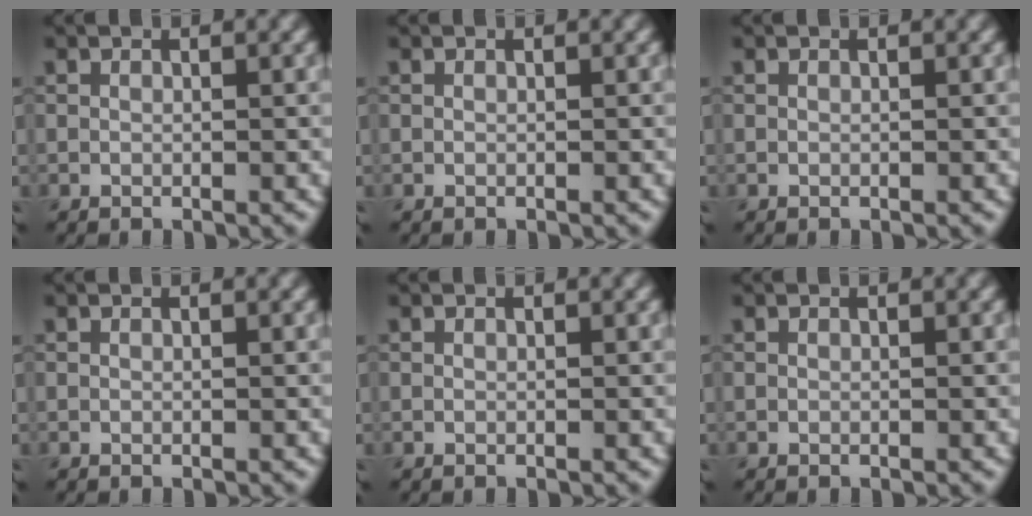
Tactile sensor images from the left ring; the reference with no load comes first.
{"total": 0.0}
{"total": 0.0}
{"total": 0.0}
{"total": 0.0}
{"total": 0.0}